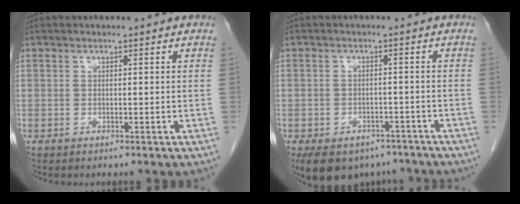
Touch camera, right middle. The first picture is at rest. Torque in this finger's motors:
{"motor_torque": [0.20, -0.19, 0.02, 0.04]}